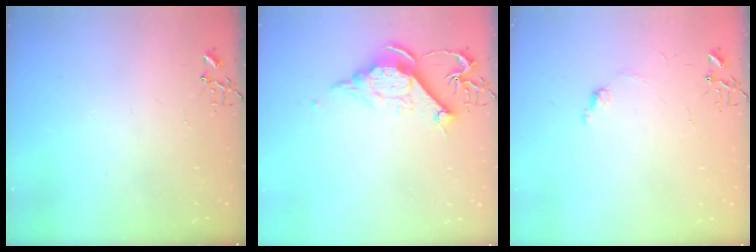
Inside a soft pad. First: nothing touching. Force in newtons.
{"total": 12.3, "press": 12.2, "slide": 1.3}
{"total": 5.2, "press": 5.1, "slide": 0.7}